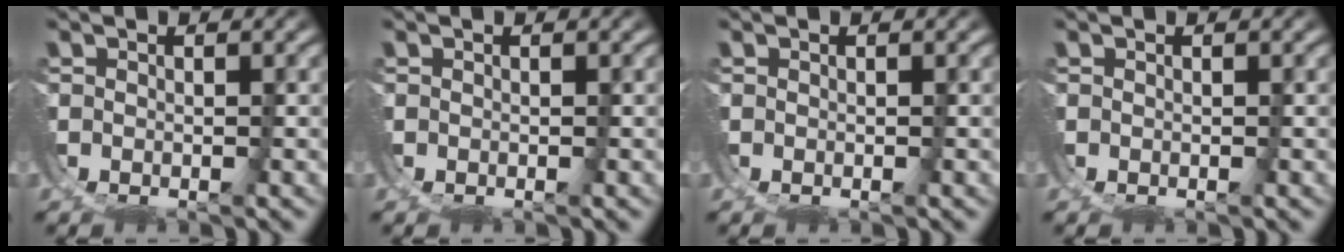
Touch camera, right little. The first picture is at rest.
{"total": 0.0}
{"total": 0.0}
{"total": 0.0}